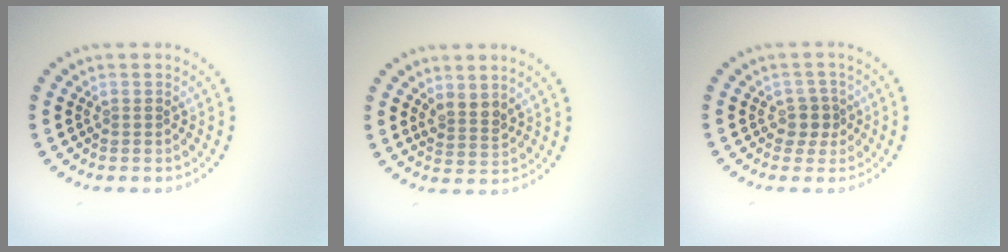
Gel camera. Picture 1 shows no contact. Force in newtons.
{"total": 2.0, "press": 1.7, "slide": 1.2}
{"total": 1.9, "press": 1.5, "slide": 1.1}